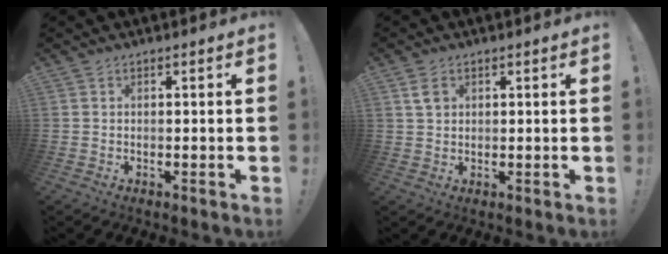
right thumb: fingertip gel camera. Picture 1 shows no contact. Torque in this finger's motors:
{"motor_torque": [-0.26, 0.17, -0.09, -0.13, -0.06]}